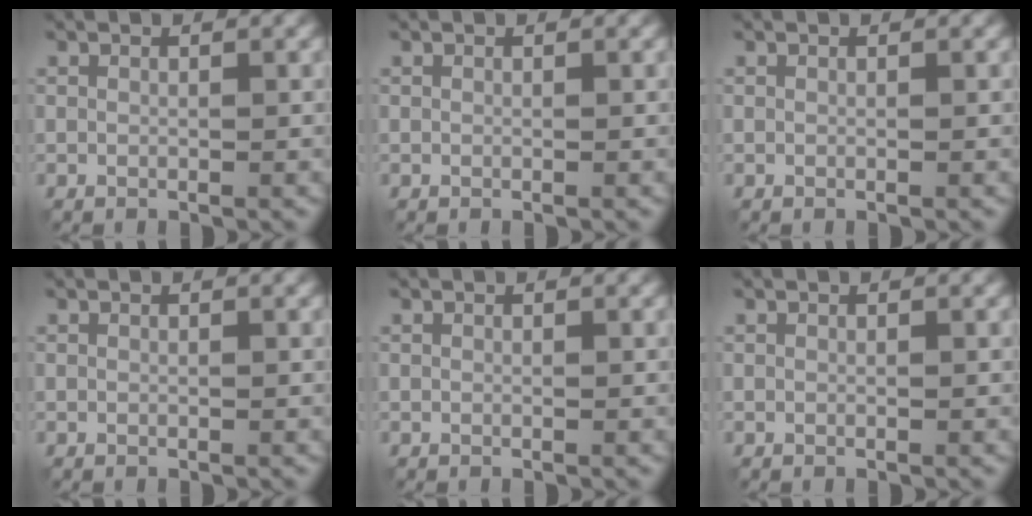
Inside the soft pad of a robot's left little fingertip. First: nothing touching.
{"total": 0.0}
{"total": 0.0}
{"total": 0.0}
{"total": 0.0}
{"total": 0.0}